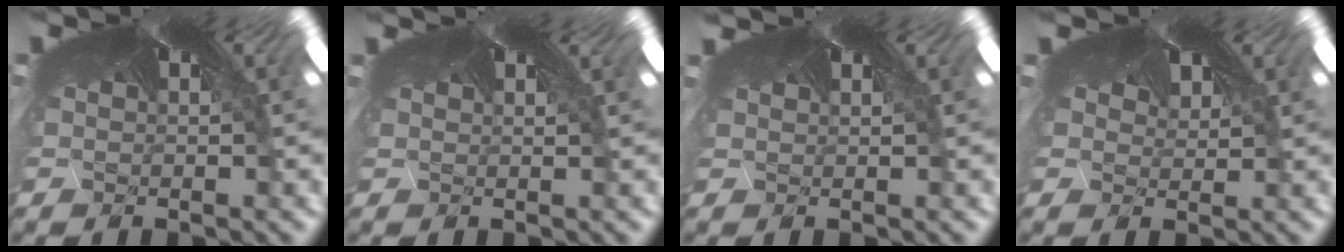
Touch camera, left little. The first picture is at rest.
{"total": 0.0}
{"total": 0.8, "force": [0.3, 0.7, 0.2], "torque": [-0.014, 0.003, 0.006]}
{"total": 1.8, "force": [0.8, 1.4, 0.8], "torque": [-0.025, 0.008, 0.016]}